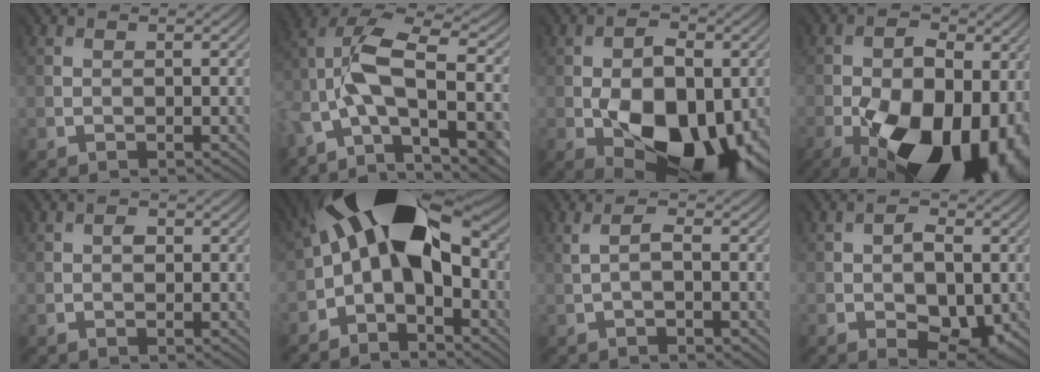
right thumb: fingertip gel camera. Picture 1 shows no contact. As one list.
[{"total": 13.9, "force": [-4.3, 5.9, 11.8], "torque": [-0.242, 0.001, -0.065]}, {"total": 14.0, "force": [-3.5, 8.8, 10.4], "torque": [-0.145, -0.032, -0.045]}, {"total": 20.6, "force": [-7.7, 12.1, 14.8], "torque": [-0.207, -0.027, -0.106]}, {"total": 0.8, "force": [-0.1, 0.7, 0.2], "torque": [-0.002, 0.000, 0.002]}, {"total": 15.5, "force": [0.8, 8.0, 13.2], "torque": [-0.226, 0.020, 0.006]}, {"total": 1.9, "force": [-0.6, 0.2, 1.8], "torque": [-0.036, 0.004, -0.008]}, {"total": 5.2, "force": [-1.0, 3.4, 3.7], "torque": [-0.057, -0.008, -0.011]}]